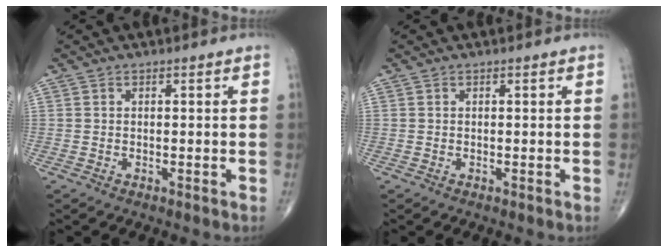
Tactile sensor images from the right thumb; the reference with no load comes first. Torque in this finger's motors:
{"motor_torque": [-0.10, -0.07, 0.00, 0.00, 0.00]}